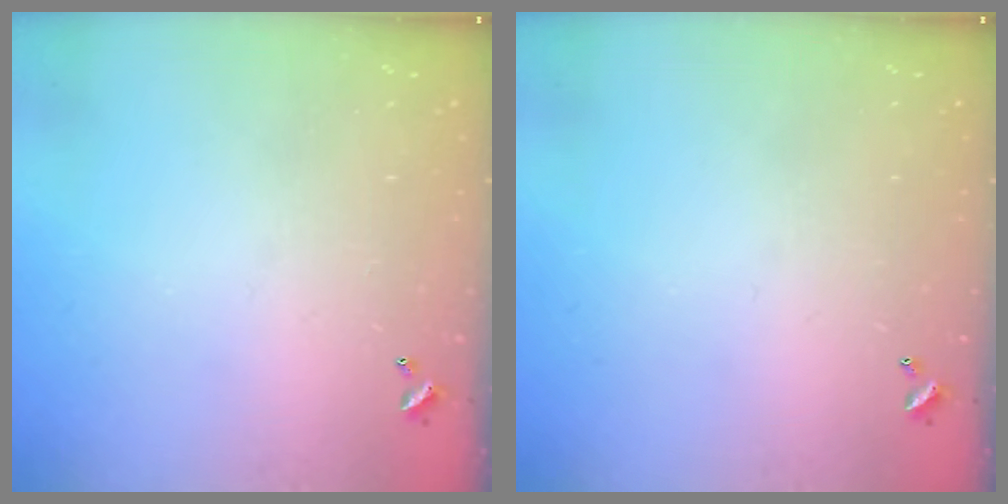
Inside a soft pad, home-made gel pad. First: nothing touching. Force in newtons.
{"total": 0.0}